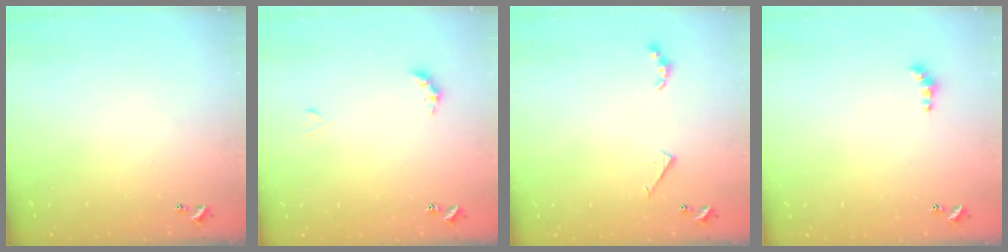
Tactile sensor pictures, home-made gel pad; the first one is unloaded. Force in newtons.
{"total": 2.8, "press": 2.7, "slide": 0.6}
{"total": 3.8, "press": 3.8, "slide": 0.6}
{"total": 2.8, "press": 2.8, "slide": 0.5}